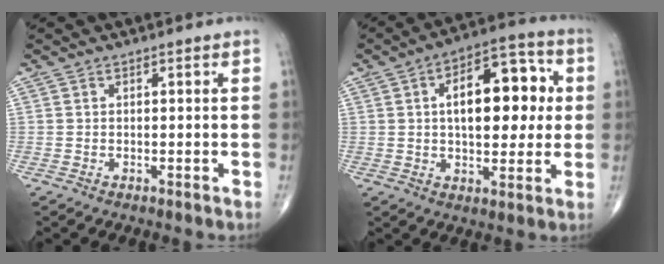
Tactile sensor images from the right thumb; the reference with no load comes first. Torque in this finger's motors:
{"motor_torque": [0.71, 3.75, 1.35, 0.22, 0.42]}